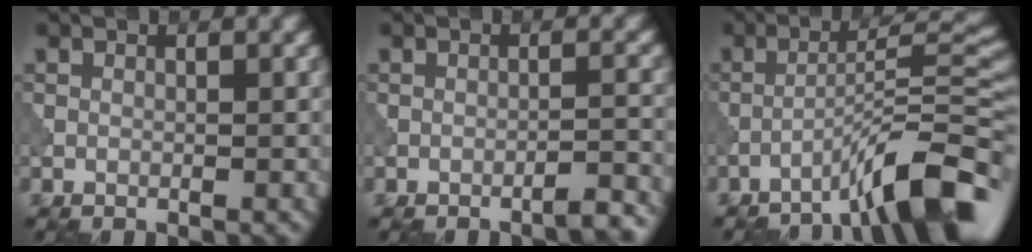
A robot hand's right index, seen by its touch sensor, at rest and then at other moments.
{"total": 2.5, "force": [-2.1, 0.4, 1.4], "torque": [-0.011, 0.009, -0.037]}
{"total": 8.7, "force": [-5.6, 1.1, 6.6], "torque": [-0.093, 0.020, -0.097]}